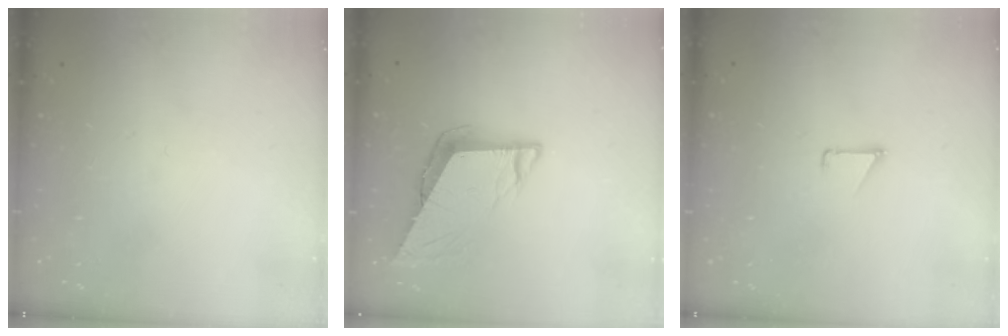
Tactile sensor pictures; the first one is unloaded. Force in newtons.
{"total": 8.0, "press": 8.0, "slide": 0.8}
{"total": 0.9, "press": 0.9, "slide": 0.1}